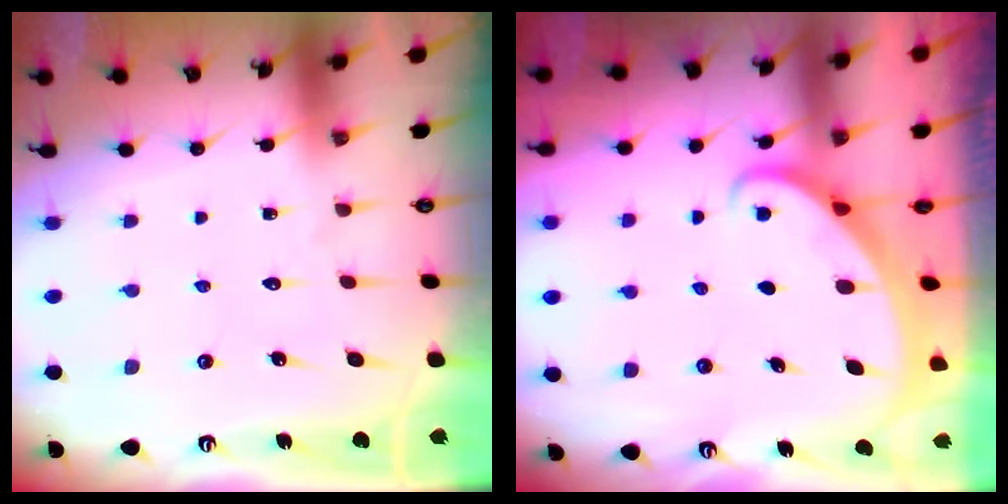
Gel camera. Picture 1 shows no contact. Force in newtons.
{"total": 1.7, "press": 1.6, "slide": 0.0}